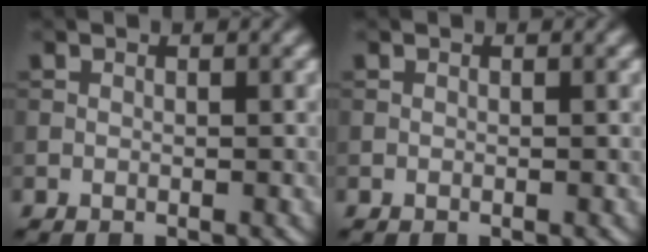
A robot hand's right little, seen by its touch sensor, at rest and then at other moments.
{"total": 0.0}